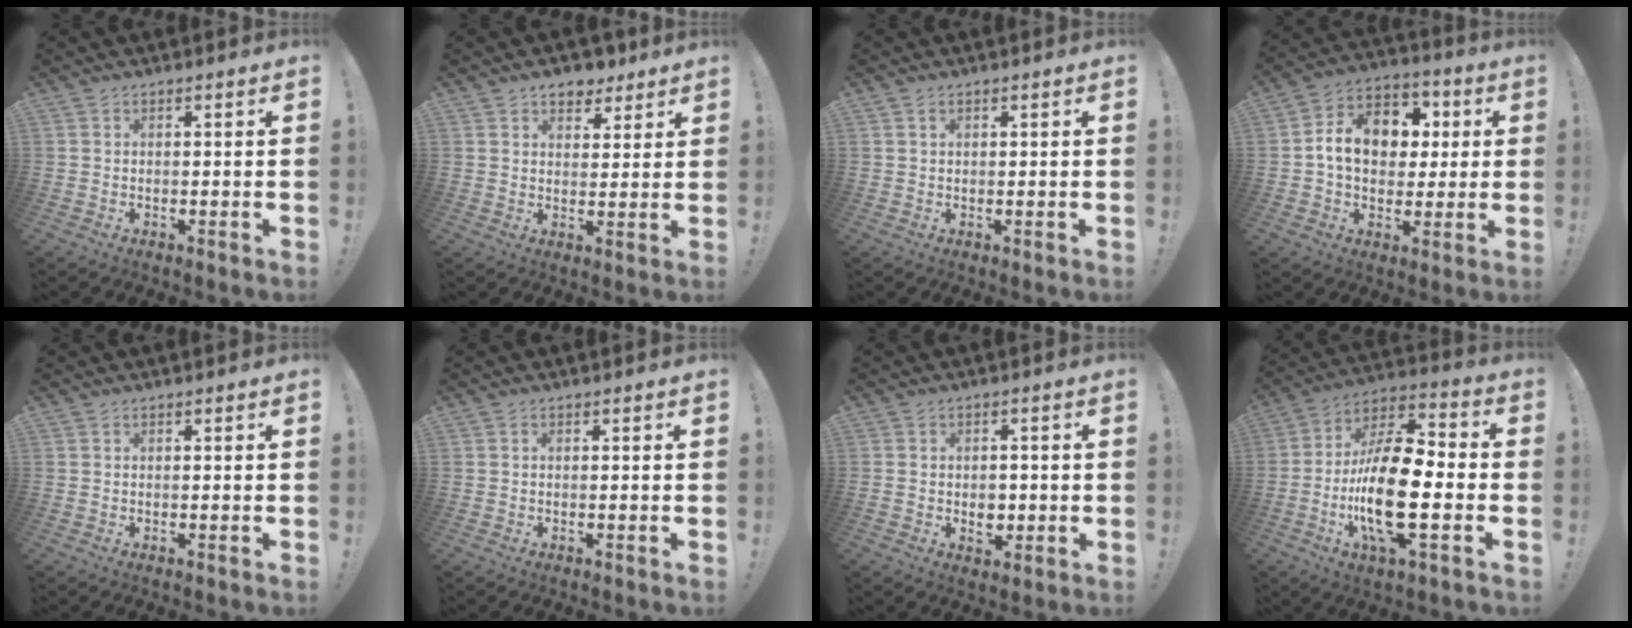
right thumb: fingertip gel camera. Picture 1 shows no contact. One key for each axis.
{"total": 6.6, "fx": 4.8, "fy": 4.1, "fz": 1.9, "tx": -0.018, "ty": -0.028, "tz": 0.089}
{"total": 0.7, "fx": 0.5, "fy": 0.4, "fz": 0.4, "tx": -0.008, "ty": 0.000, "tz": 0.010}
{"total": 14.5, "fx": 1.8, "fy": 11.2, "fz": 8.9, "tx": -0.131, "ty": 0.011, "tz": 0.045}
{"total": 0.0}
{"total": 0.0}
{"total": 4.2, "fx": -0.9, "fy": 3.5, "fz": 2.1, "tx": -0.013, "ty": 0.001, "tz": -0.016}
{"total": 21.0, "fx": -4.7, "fy": 8.1, "fz": 18.8, "tx": -0.367, "ty": 0.011, "tz": -0.079}